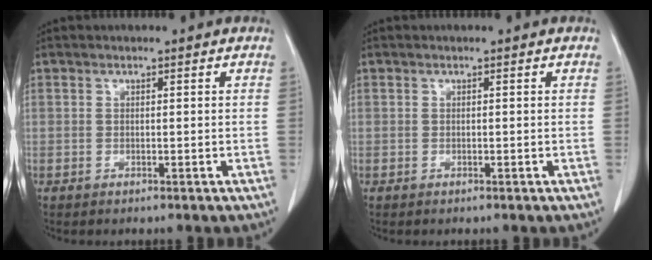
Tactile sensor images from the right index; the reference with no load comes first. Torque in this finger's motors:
{"motor_torque": [-0.03, 0.03, 0.00, 0.00]}